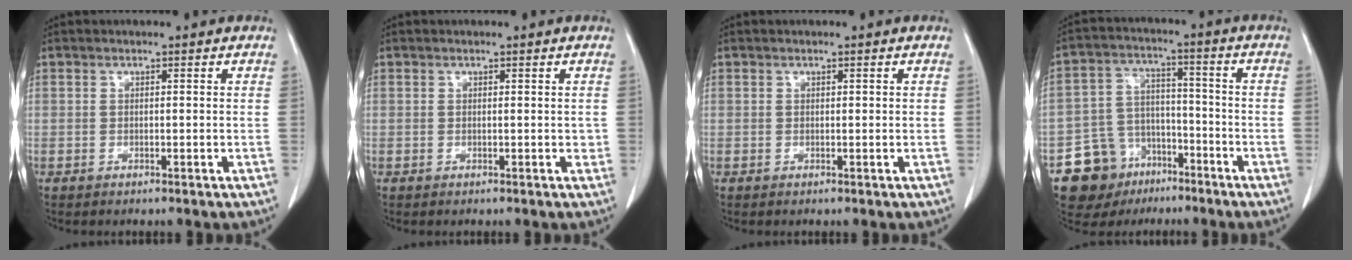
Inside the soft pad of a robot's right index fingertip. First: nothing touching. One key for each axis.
{"total": 0.5, "fx": 0.1, "fy": 0.3, "fz": 0.4, "tx": -0.004, "ty": 0.001, "tz": 0.002}
{"total": 0.0}
{"total": 11.1, "fx": -7.3, "fy": 8.2, "fz": 2.1, "tx": -0.044, "ty": 0.050, "tz": -0.119}